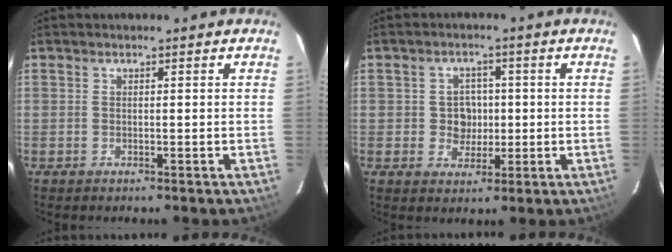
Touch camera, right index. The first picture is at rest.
{"total": 4.6, "force": [-0.2, 4.2, 1.7], "torque": [-0.033, 0.011, 0.002]}